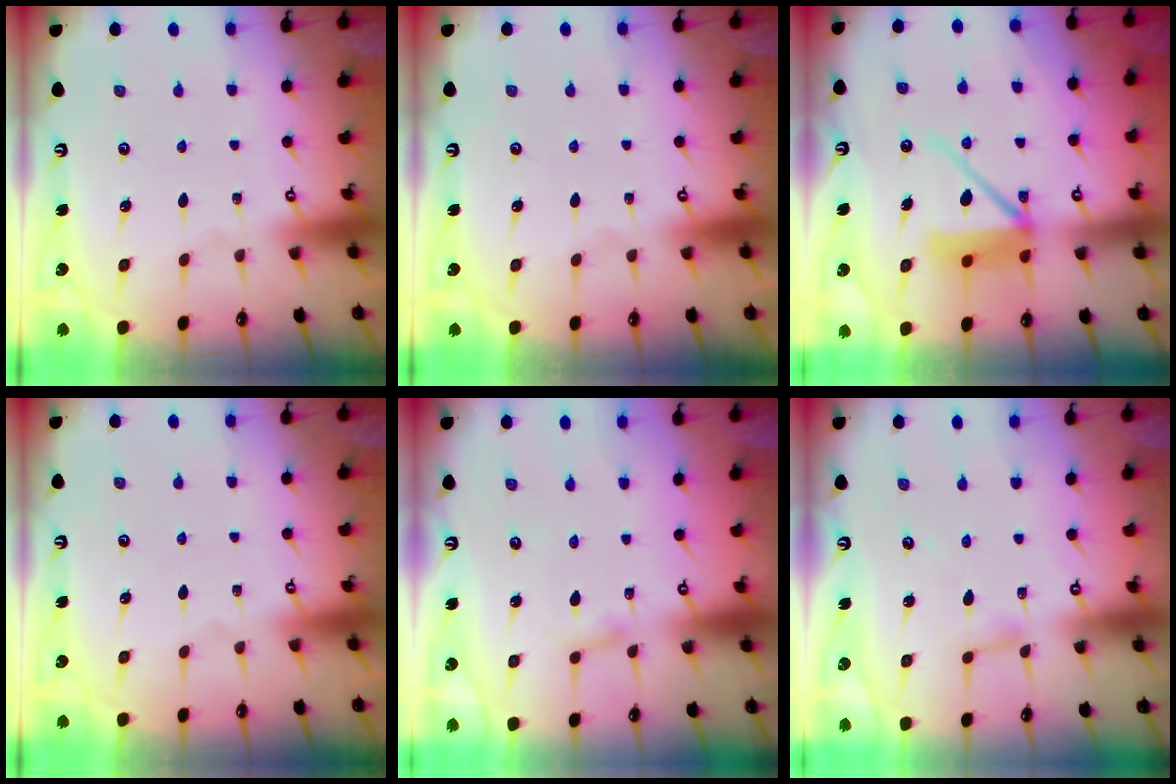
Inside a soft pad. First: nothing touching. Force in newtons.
{"total": 0.0}
{"total": 10.9, "press": 10.8, "slide": 1.3}
{"total": 0.0}
{"total": 2.7, "press": 2.7, "slide": 0.2}
{"total": 2.4, "press": 2.4, "slide": 0.1}